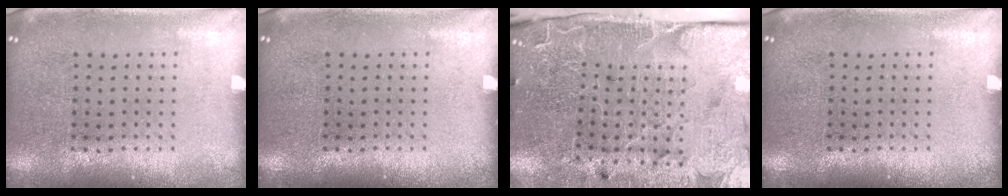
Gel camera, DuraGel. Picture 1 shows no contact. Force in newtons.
{"total": 0.0}
{"total": 3.9, "press": 3.6, "slide": 1.5}
{"total": 0.0}